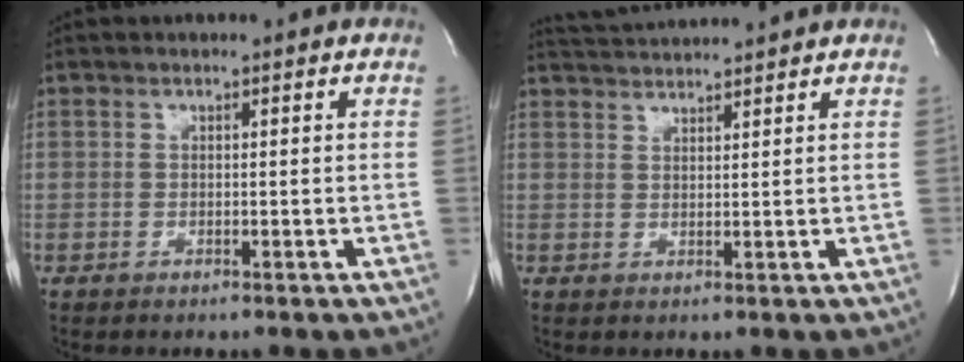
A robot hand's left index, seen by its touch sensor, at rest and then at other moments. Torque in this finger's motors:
{"motor_torque": [-0.75, -1.39, -0.03, 0.00]}